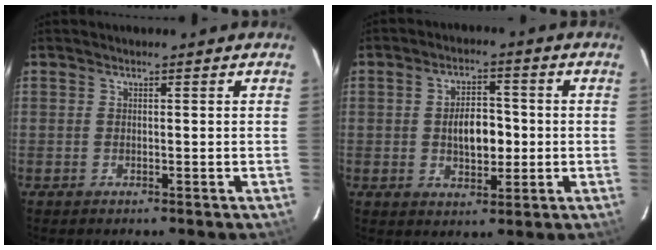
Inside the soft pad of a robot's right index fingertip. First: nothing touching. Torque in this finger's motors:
{"motor_torque": [0.73, -0.26, 0.49, 0.11]}